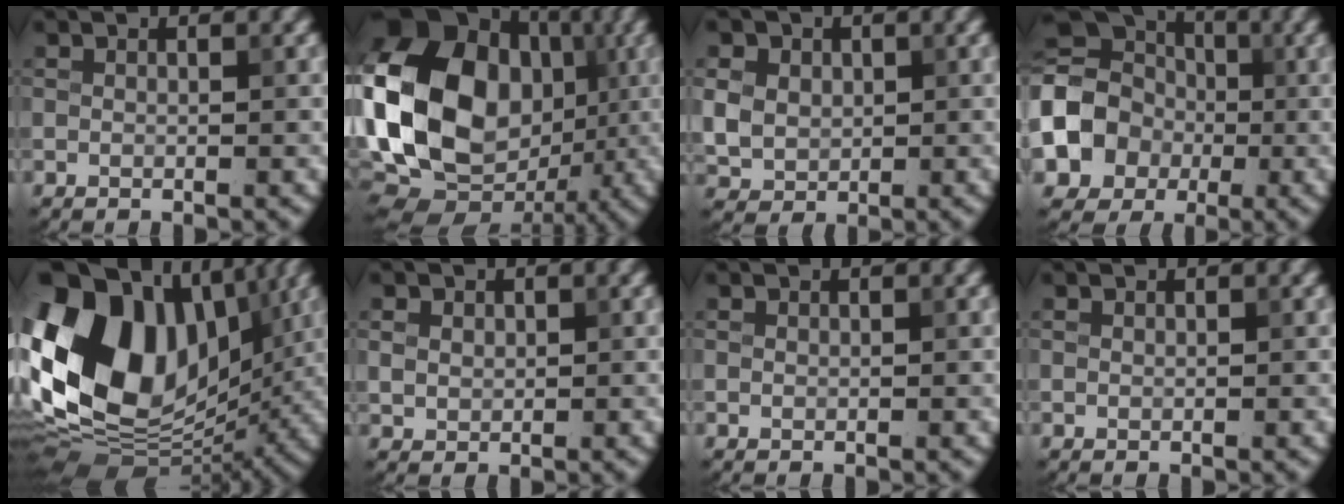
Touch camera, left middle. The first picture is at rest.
{"total": 17.4, "force": [0.1, 13.1, 11.4], "torque": [-0.237, 0.016, -0.020]}
{"total": 5.4, "force": [1.6, 4.5, 2.5], "torque": [-0.071, 0.017, 0.024]}
{"total": 10.5, "force": [-1.6, 8.9, 5.3], "torque": [-0.094, -0.013, -0.059]}
{"total": 18.5, "force": [3.4, 13.2, 12.5], "torque": [-0.277, 0.018, 0.061]}
{"total": 1.8, "force": [0.8, 1.5, 0.7], "torque": [-0.014, 0.001, 0.019]}
{"total": 0.0}
{"total": 0.0}